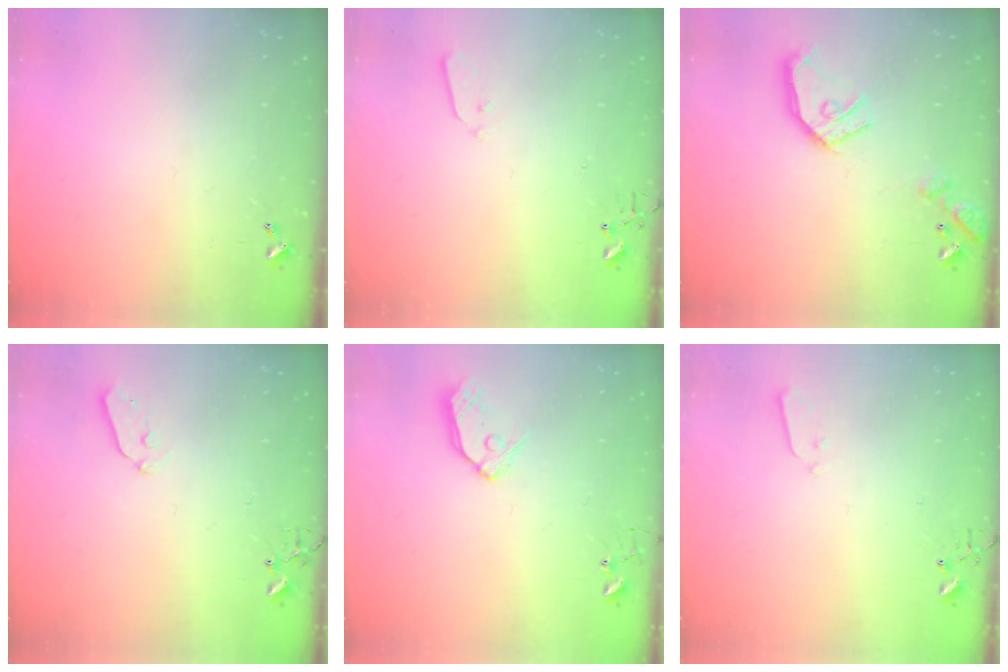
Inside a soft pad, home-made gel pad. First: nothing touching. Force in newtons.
{"total": 2.9, "press": 2.8, "slide": 0.8}
{"total": 14.7, "press": 14.6, "slide": 1.6}
{"total": 4.4, "press": 4.3, "slide": 0.8}
{"total": 9.5, "press": 9.5, "slide": 0.9}
{"total": 2.8, "press": 2.7, "slide": 0.4}